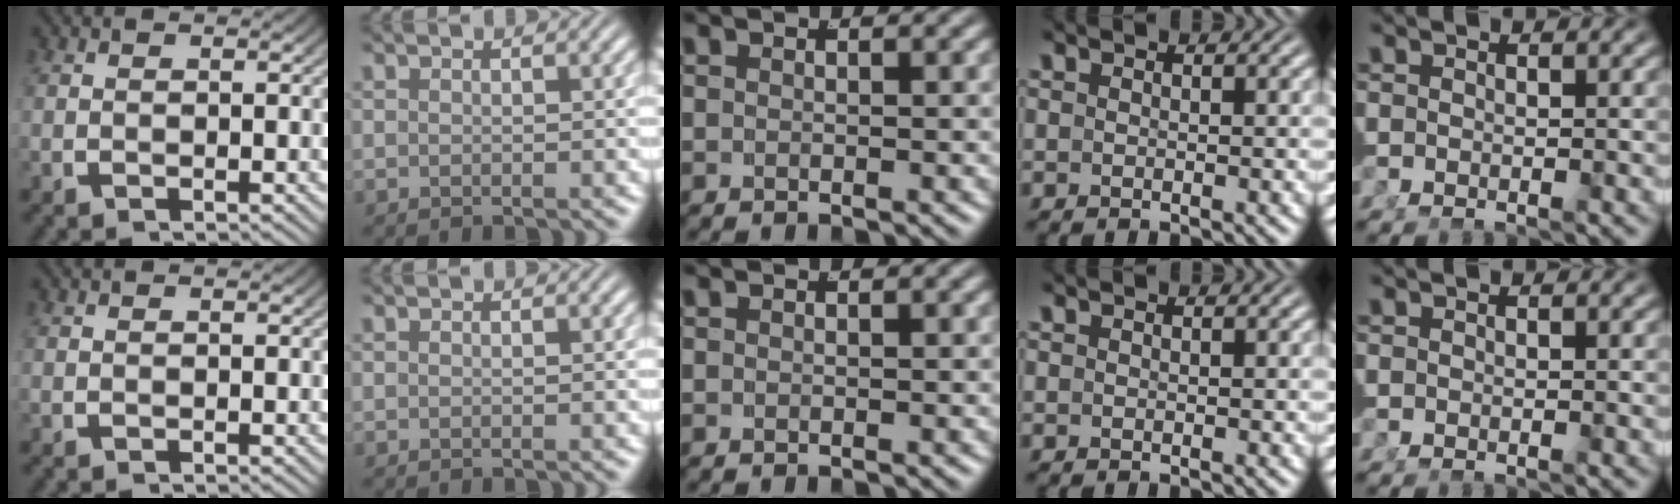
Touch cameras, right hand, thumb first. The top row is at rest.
{}